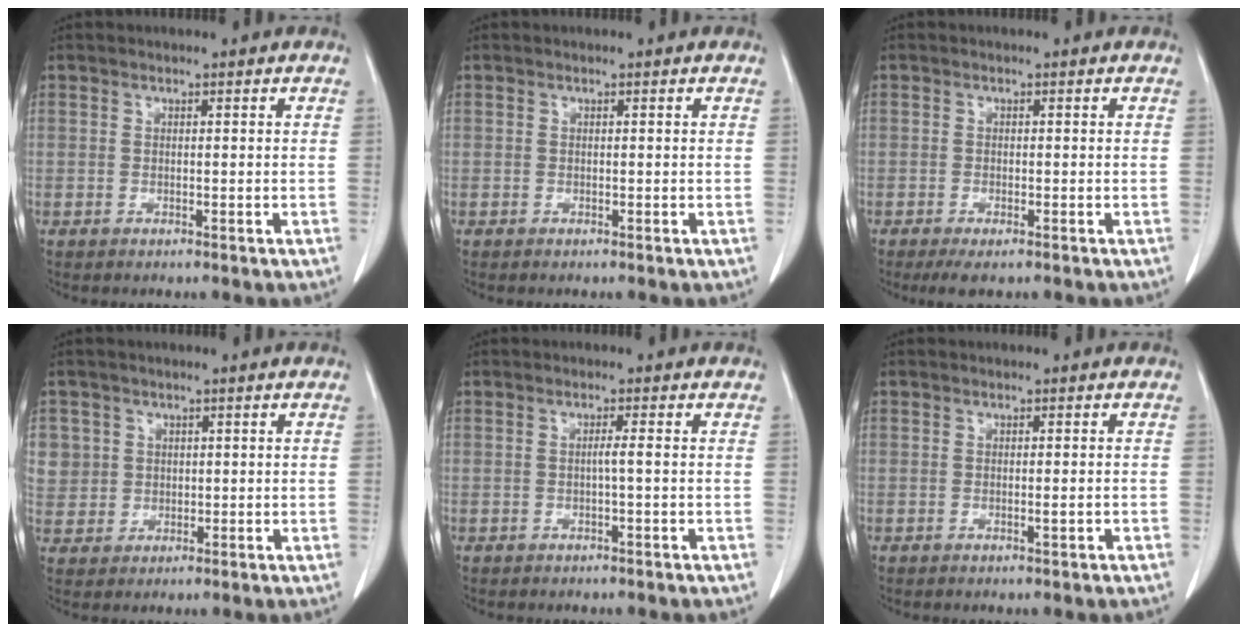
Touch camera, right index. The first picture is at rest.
{"total": 0.0}
{"total": 2.7, "force": [-1.7, 0.7, 1.9], "torque": [-0.033, -0.006, -0.024]}
{"total": 6.2, "force": [1.9, 5.9, 0.5], "torque": [-0.014, 0.013, 0.050]}
{"total": 1.1, "force": [-0.2, -0.3, 1.0], "torque": [-0.015, 0.003, -0.006]}
{"total": 1.0, "force": [-0.3, 0.0, 0.9], "torque": [-0.018, -0.002, -0.002]}